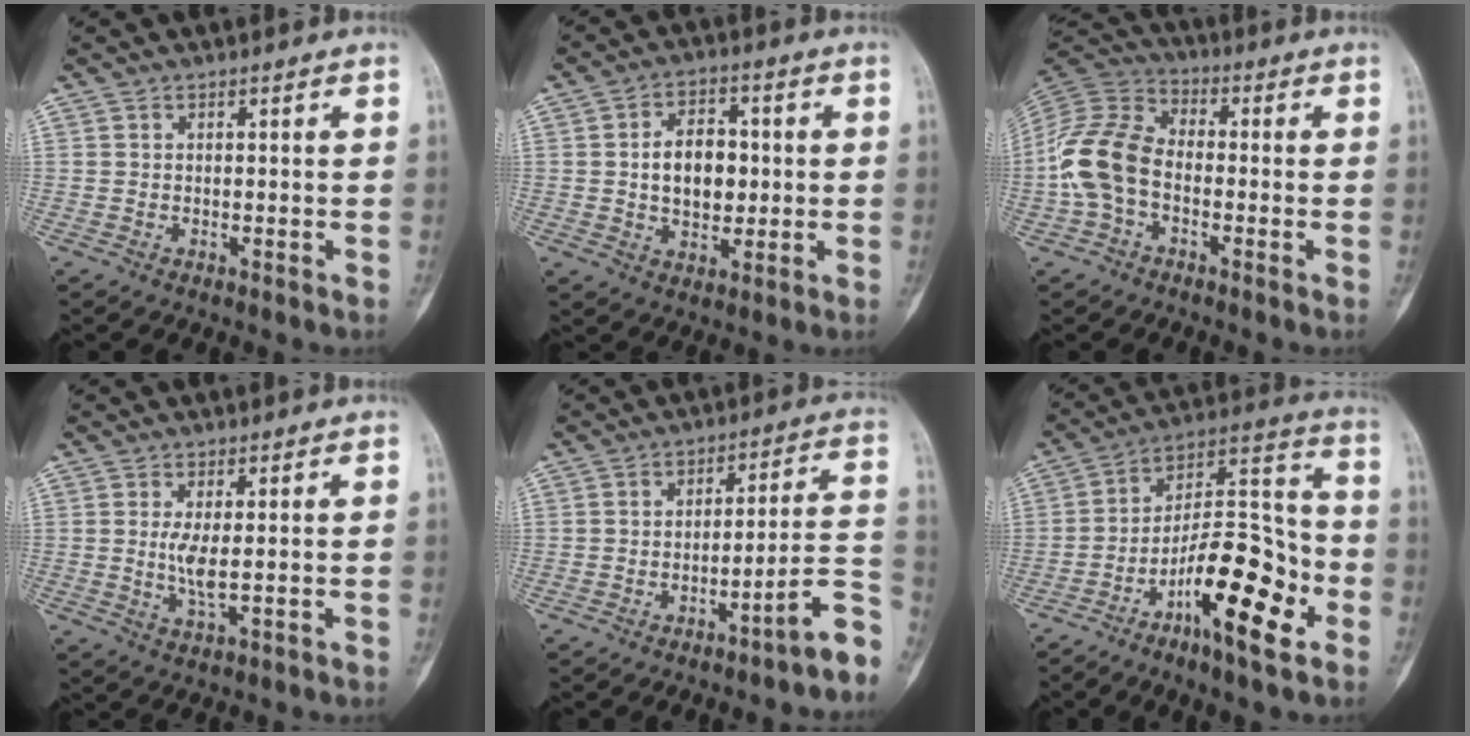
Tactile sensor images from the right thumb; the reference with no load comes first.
{"total": 9.6, "force": [0.4, 6.4, 7.2], "torque": [-0.085, 0.008, 0.005]}
{"total": 13.0, "force": [-2.6, 8.7, 9.3], "torque": [-0.188, 0.034, -0.064]}
{"total": 3.9, "force": [0.2, 0.8, 3.8], "torque": [-0.092, -0.015, 0.005]}
{"total": 10.8, "force": [-6.1, 1.4, 8.8], "torque": [-0.096, 0.068, -0.087]}
{"total": 19.4, "force": [-8.4, 6.3, 16.3], "torque": [-0.250, 0.061, -0.138]}